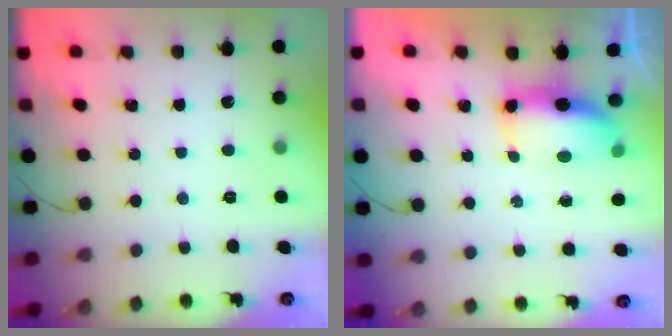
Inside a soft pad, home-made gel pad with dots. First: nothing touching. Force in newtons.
{"total": 14.3, "press": 9.5, "slide": 10.7}